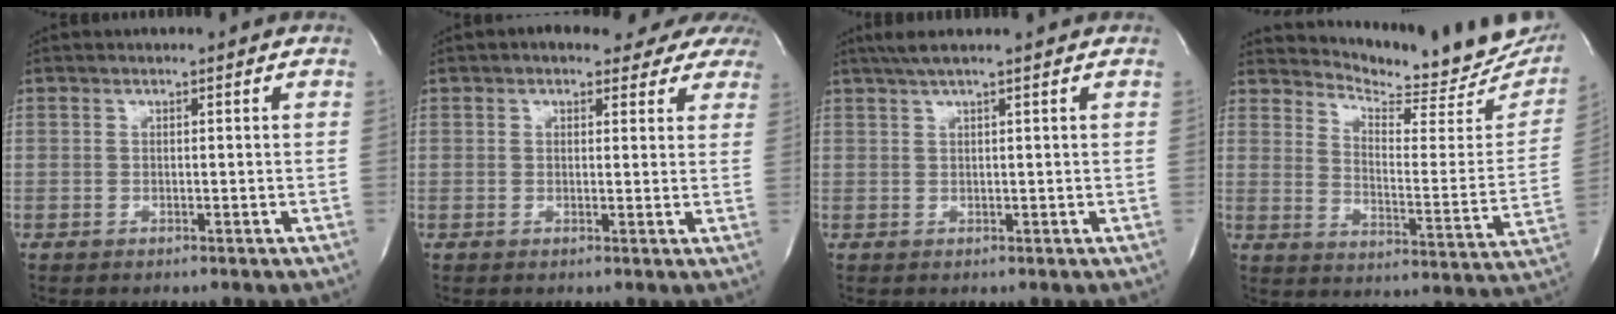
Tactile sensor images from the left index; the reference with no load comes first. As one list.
[{"total": 10.0, "force": [8.5, 3.7, 3.6], "torque": [-0.022, 0.022, 0.082]}, {"total": 4.5, "force": [3.5, -0.8, 2.7], "torque": [-0.047, 0.026, 0.064]}, {"total": 19.4, "force": [18.1, 4.5, 5.4], "torque": [-0.067, -0.077, 0.219]}]